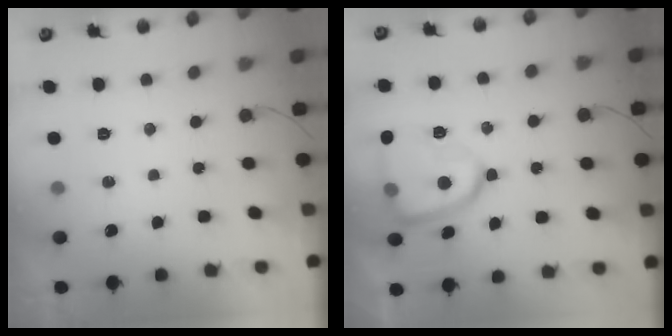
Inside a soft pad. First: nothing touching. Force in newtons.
{"total": 15.7, "press": 15.7, "slide": 1.3}